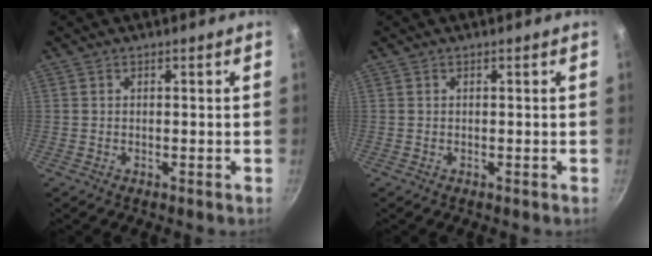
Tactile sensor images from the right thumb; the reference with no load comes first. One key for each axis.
{"total": 0.0}